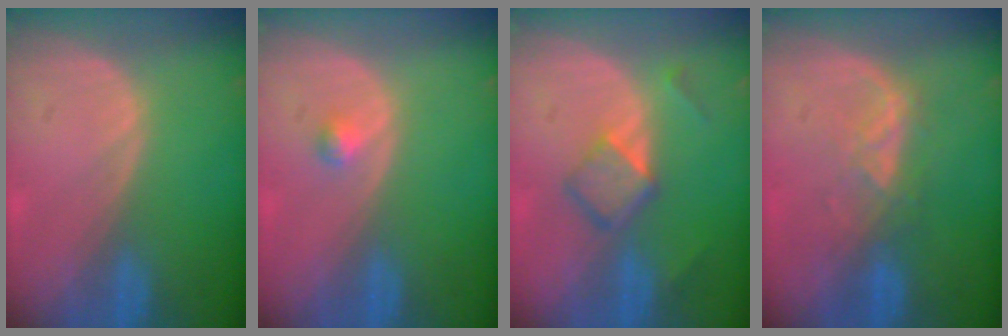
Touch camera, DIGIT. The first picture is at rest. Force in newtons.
{"total": 1.1, "press": 1.1, "slide": 0.1}
{"total": 4.8, "press": 4.6, "slide": 1.6}
{"total": 3.8, "press": 3.8, "slide": 0.6}